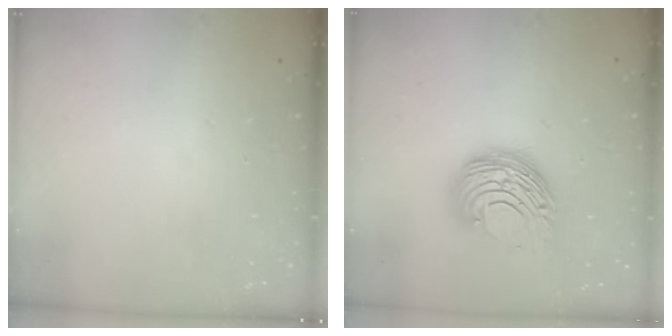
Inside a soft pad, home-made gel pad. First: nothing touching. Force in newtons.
{"total": 10.4, "press": 10.4, "slide": 0.6}